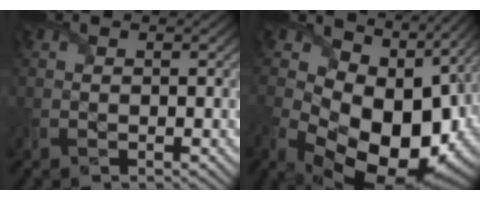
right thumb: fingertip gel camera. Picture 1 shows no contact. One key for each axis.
{"total": 16.5, "fx": -0.3, "fy": 11.6, "fz": 11.7, "tx": -0.198, "ty": -0.059, "tz": 0.057}